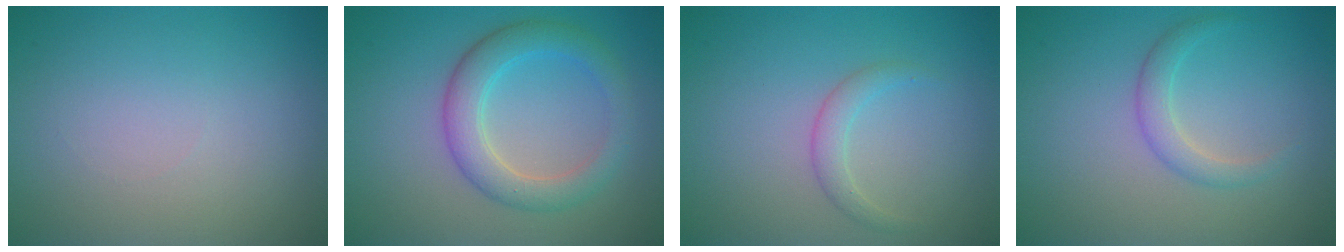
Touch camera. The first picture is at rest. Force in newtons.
{"total": 4.3, "press": 4.3, "slide": 0.2}
{"total": 1.5, "press": 1.5, "slide": 0.1}
{"total": 1.9, "press": 1.9, "slide": 0.0}